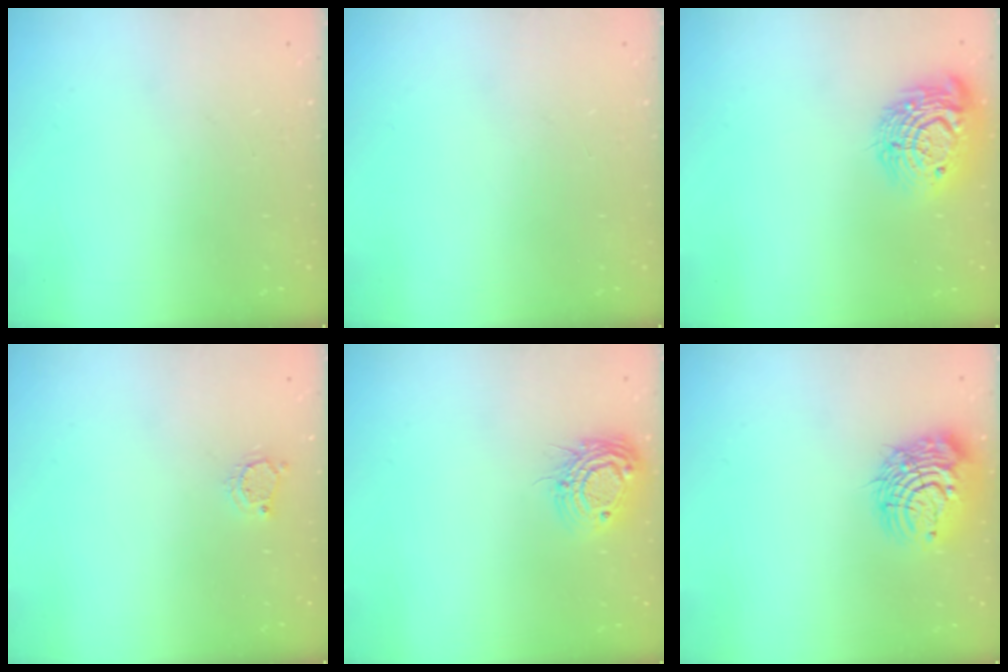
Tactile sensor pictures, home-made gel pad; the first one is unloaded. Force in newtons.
{"total": 0.0}
{"total": 16.5, "press": 16.5, "slide": 0.9}
{"total": 4.4, "press": 4.4, "slide": 0.5}
{"total": 11.0, "press": 10.9, "slide": 1.0}
{"total": 12.8, "press": 12.7, "slide": 1.4}